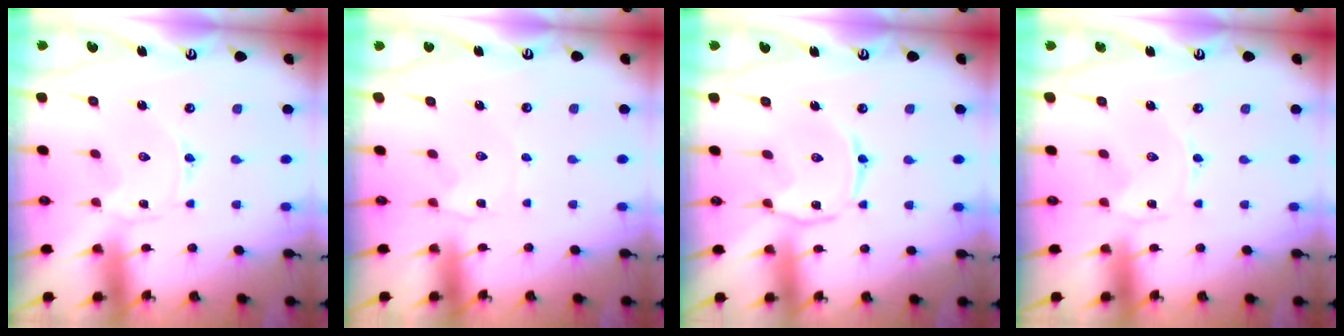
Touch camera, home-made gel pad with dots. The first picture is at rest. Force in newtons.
{"total": 2.0, "press": 1.9, "slide": 0.3}
{"total": 5.9, "press": 5.9, "slide": 0.4}
{"total": 0.0}